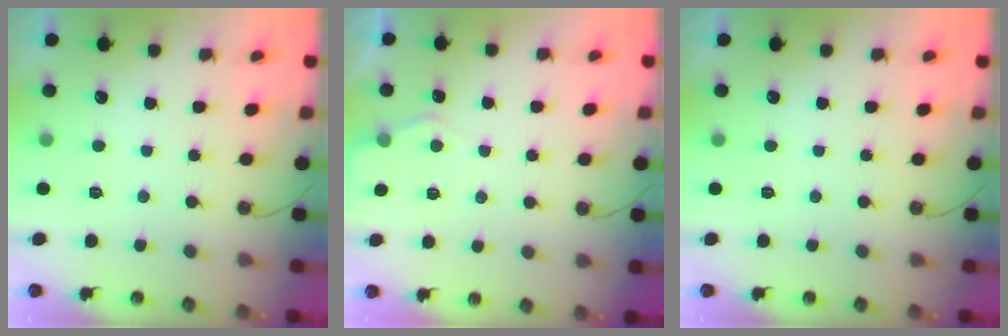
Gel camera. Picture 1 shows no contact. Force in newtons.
{"total": 5.0, "press": 4.9, "slide": 0.4}
{"total": 0.0}